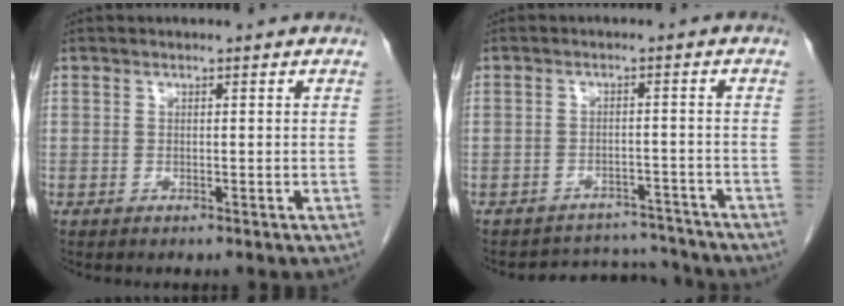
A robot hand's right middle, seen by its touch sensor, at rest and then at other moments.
{"total": 7.2, "force": [-6.9, 1.5, -1.3], "torque": [0.021, 0.025, -0.091]}